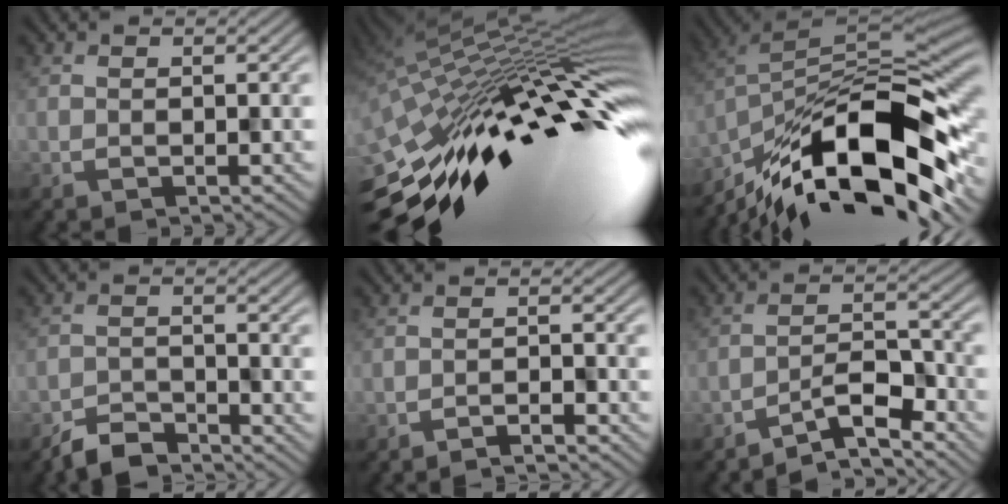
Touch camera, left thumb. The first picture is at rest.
{"total": 17.9, "force": [-1.5, 4.3, 17.3], "torque": [-0.292, 0.001, -0.044]}
{"total": 15.9, "force": [-9.7, 5.3, 11.5], "torque": [-0.230, 0.003, -0.182]}
{"total": 4.0, "force": [-3.6, 1.1, 1.2], "torque": [-0.024, -0.004, -0.074]}
{"total": 2.3, "force": [-2.1, 0.2, 0.9], "torque": [-0.013, 0.004, -0.039]}
{"total": 7.1, "force": [-5.9, 1.4, 3.8], "torque": [-0.063, 0.009, -0.108]}